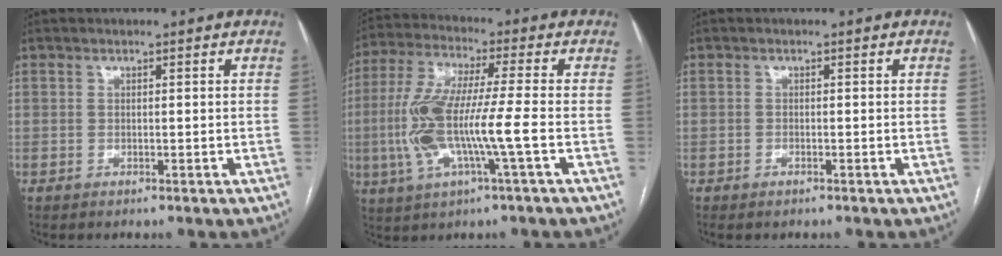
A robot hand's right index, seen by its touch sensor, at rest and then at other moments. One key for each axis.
{"total": 12.8, "fx": -2.4, "fy": 0.9, "fz": 12.6, "tx": -0.270, "ty": 0.005, "tz": -0.049}
{"total": 0.7, "fx": -0.4, "fy": 0.3, "fz": 0.4, "tx": -0.009, "ty": 0.000, "tz": -0.002}